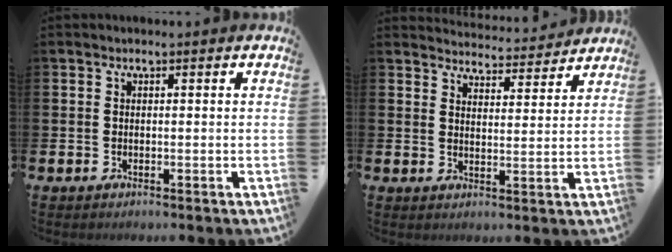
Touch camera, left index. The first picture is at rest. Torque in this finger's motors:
{"motor_torque": [0.89, -1.25, 0.01, 0.01]}